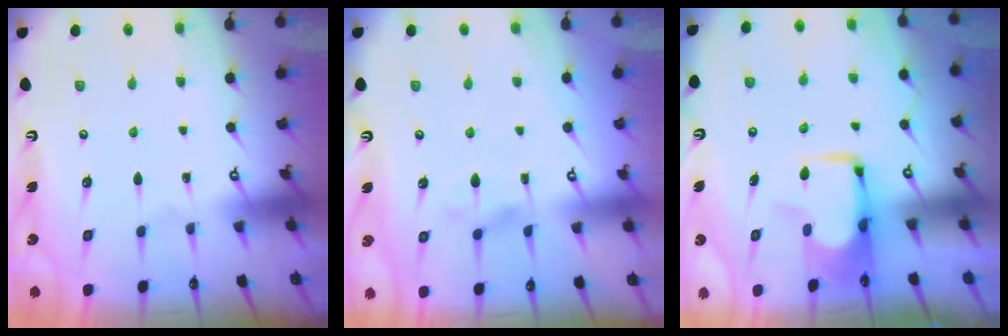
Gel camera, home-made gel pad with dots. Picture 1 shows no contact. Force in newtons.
{"total": 1.3, "press": 1.2, "slide": 0.6}
{"total": 0.8, "press": 0.5, "slide": 0.6}